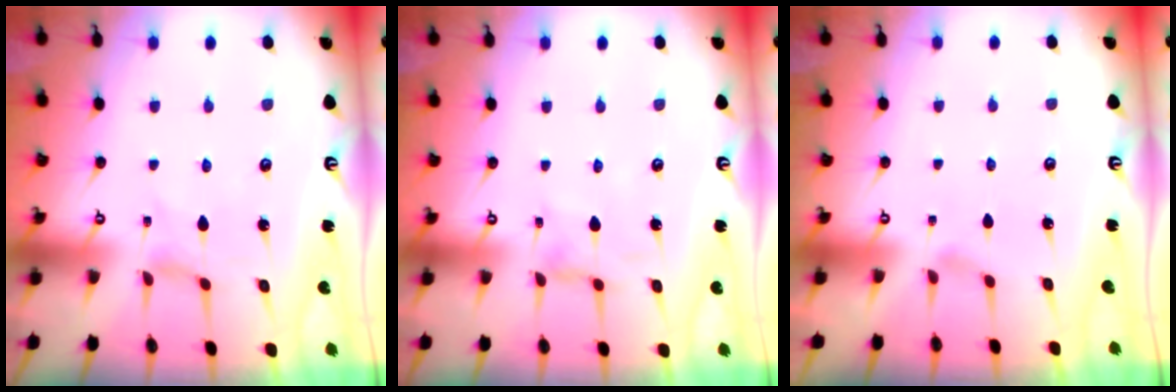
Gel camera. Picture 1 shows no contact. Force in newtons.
{"total": 1.7, "press": 1.7, "slide": 0.5}
{"total": 0.0}